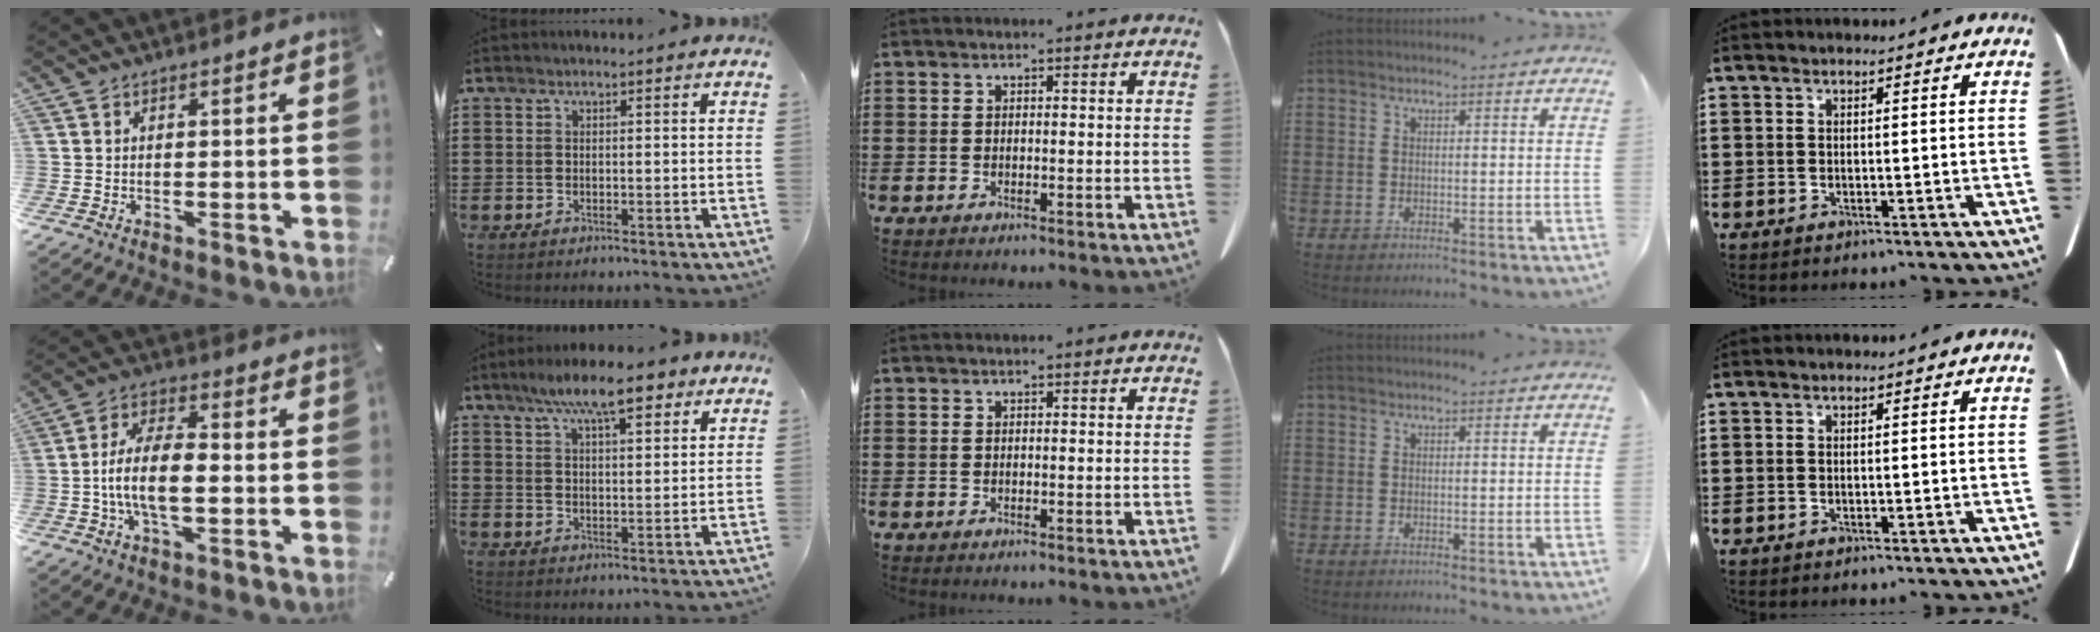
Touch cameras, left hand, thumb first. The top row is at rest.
{"thumb": {"total": 10.3, "force": [-2.4, 4.7, 8.8], "torque": [-0.181, 0.008, -0.045]}, "index": {"total": 9.3, "force": [6.7, 2.3, 6.0], "torque": [-0.115, -0.009, 0.118]}}